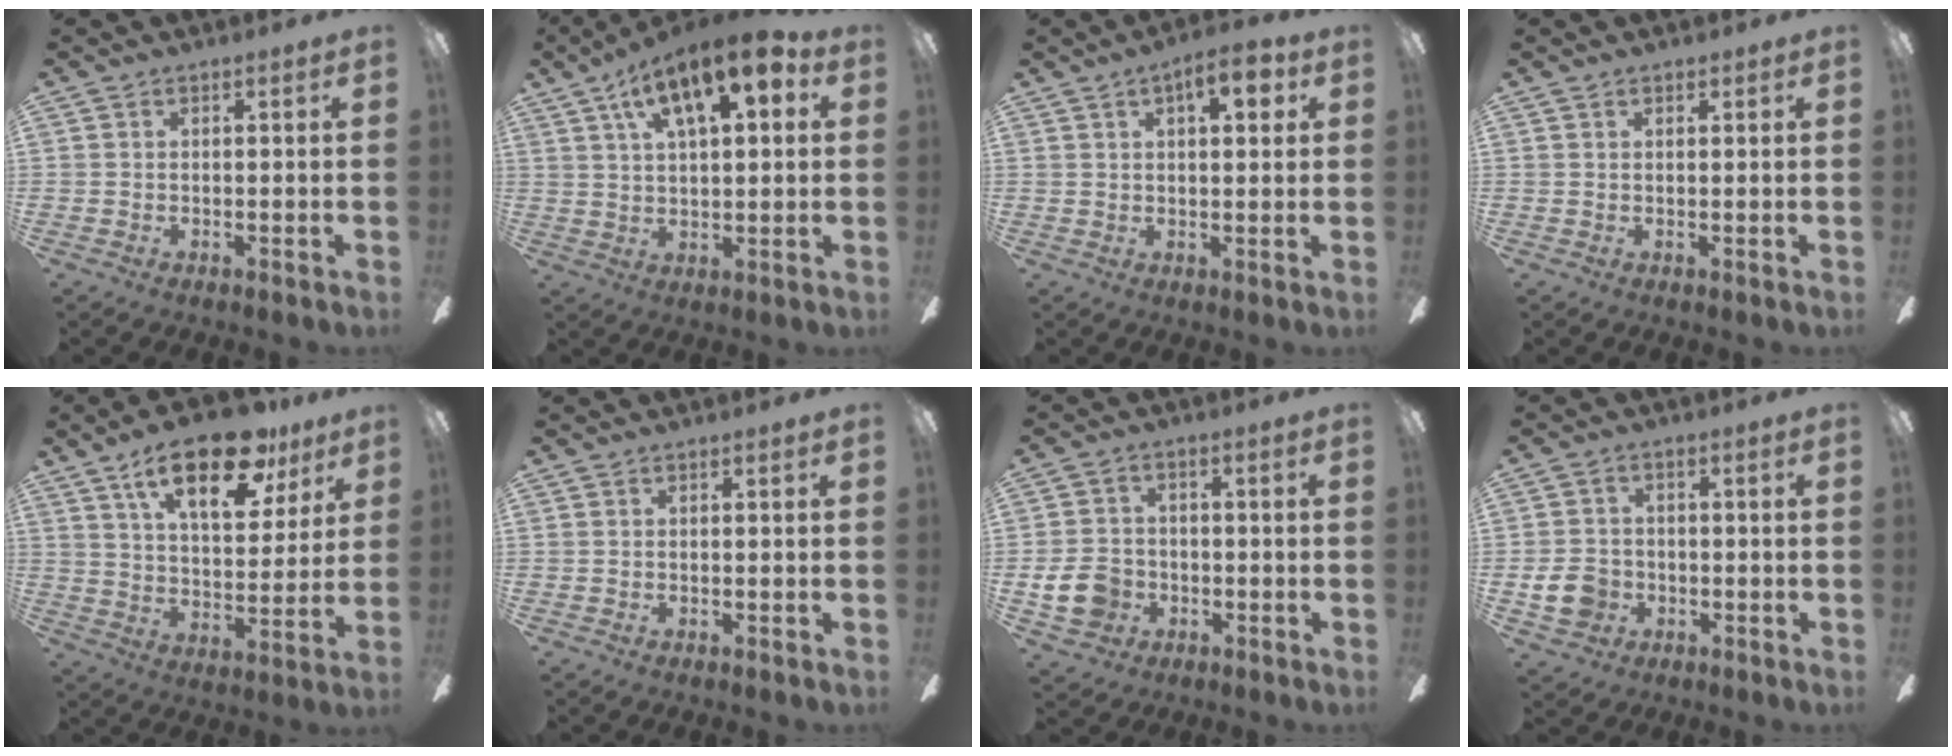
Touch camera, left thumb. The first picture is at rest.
{"total": 15.3, "force": [7.8, 5.8, 11.8], "torque": [-0.182, -0.026, 0.129]}
{"total": 7.2, "force": [3.4, 2.8, 5.7], "torque": [-0.075, -0.007, 0.050]}
{"total": 0.8, "force": [0.6, 0.4, 0.2], "torque": [-0.004, 0.001, 0.012]}
{"total": 20.7, "force": [12.6, 9.0, 13.7], "torque": [-0.206, -0.060, 0.207]}
{"total": 0.0}
{"total": 8.7, "force": [-2.4, 7.2, 4.3], "torque": [-0.098, 0.022, -0.044]}
{"total": 7.4, "force": [-1.8, 6.2, 3.5], "torque": [-0.071, 0.012, -0.033]}